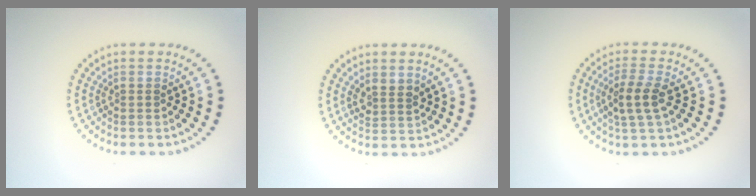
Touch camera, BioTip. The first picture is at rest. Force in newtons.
{"total": 1.7, "press": 1.3, "slide": 1.2}
{"total": 2.8, "press": 2.6, "slide": 1.2}